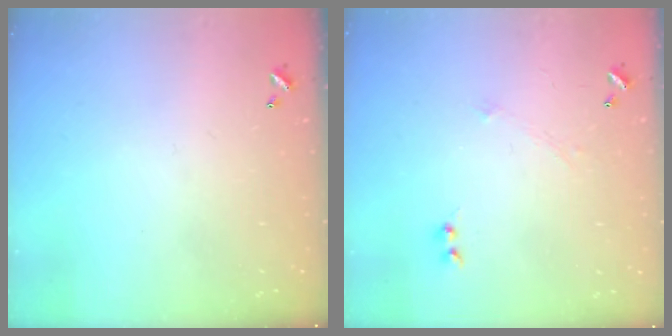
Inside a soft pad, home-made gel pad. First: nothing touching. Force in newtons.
{"total": 1.1, "press": 0.9, "slide": 0.5}